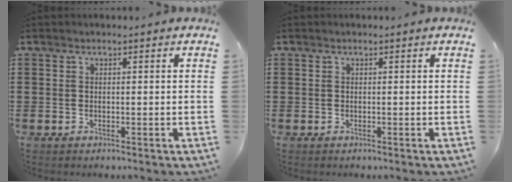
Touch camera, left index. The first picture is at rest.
{"total": 0.0}